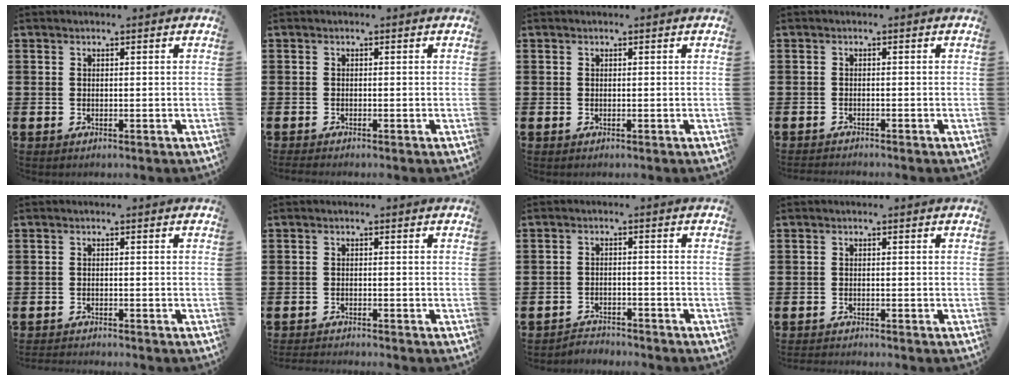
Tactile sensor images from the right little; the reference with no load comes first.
{"total": 0.5, "force": [-0.5, 0.0, 0.2], "torque": [-0.003, -0.003, -0.009]}
{"total": 0.0}
{"total": 0.8, "force": [-0.8, -0.1, 0.0], "torque": [-0.002, -0.002, -0.017]}
{"total": 1.1, "force": [-1.1, -0.1, 0.0], "torque": [-0.002, 0.000, -0.022]}
{"total": 1.2, "force": [-1.2, -0.2, 0.0], "torque": [-0.002, 0.001, -0.024]}
{"total": 2.2, "force": [-2.2, 0.1, -0.3], "torque": [-0.003, 0.002, -0.050]}
{"total": 0.9, "force": [-0.9, -0.1, 0.0], "torque": [-0.002, -0.001, -0.018]}